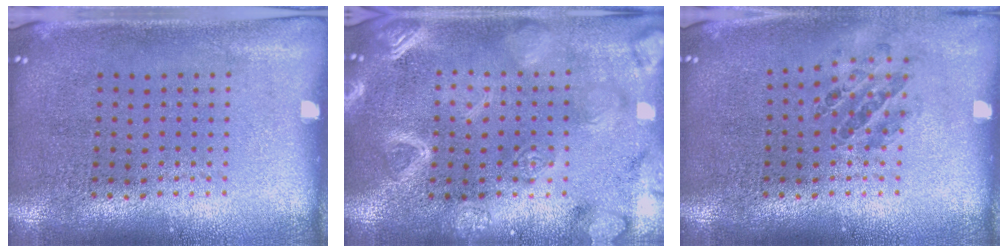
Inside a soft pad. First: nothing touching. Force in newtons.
{"total": 3.2, "press": 3.2, "slide": 0.2}
{"total": 0.8, "press": 0.8, "slide": 0.2}